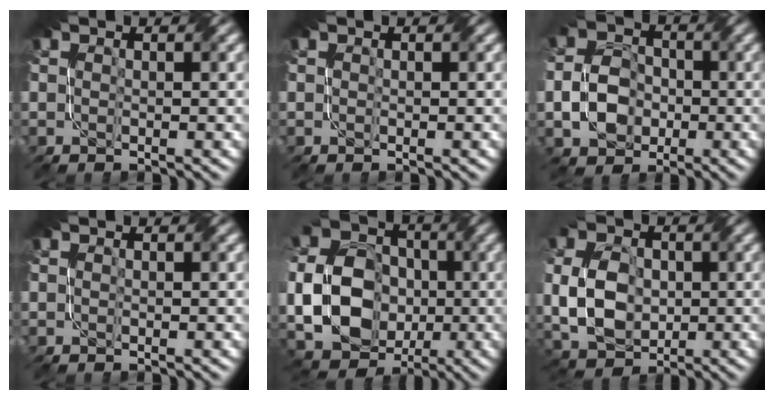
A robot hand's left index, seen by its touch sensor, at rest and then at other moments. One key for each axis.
{"total": 0.0}
{"total": 4.4, "fx": -2.0, "fy": 3.2, "fz": 2.3, "tx": -0.038, "ty": 0.000, "tz": -0.044}
{"total": 0.0}
{"total": 12.1, "fx": -2.2, "fy": 9.6, "fz": 7.1, "tx": -0.135, "ty": -0.024, "tz": -0.049}
{"total": 7.3, "fx": -1.1, "fy": 5.2, "fz": 5.1, "tx": -0.112, "ty": -0.004, "tz": -0.028}